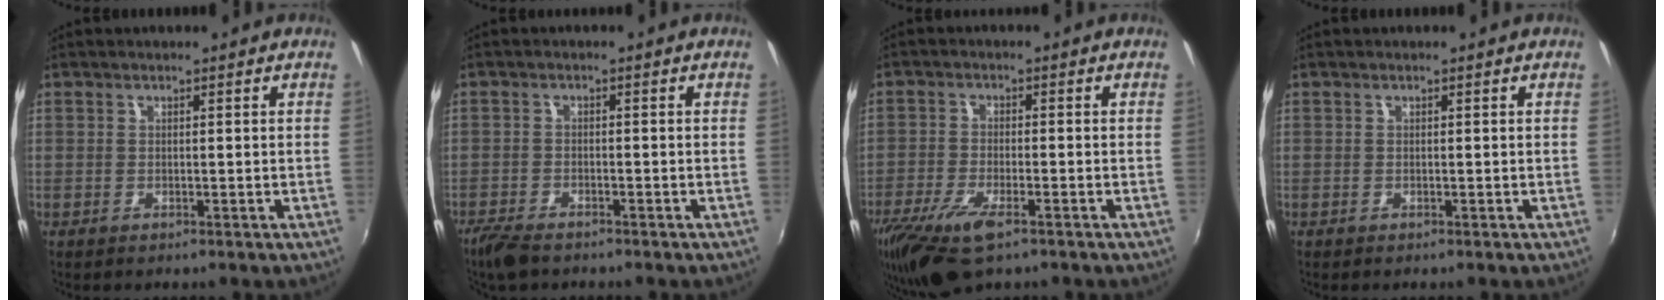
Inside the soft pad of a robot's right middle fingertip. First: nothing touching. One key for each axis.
{"total": 4.8, "fx": -4.0, "fy": 1.4, "fz": 2.3, "tx": -0.065, "ty": -0.015, "tz": -0.077}
{"total": 11.9, "fx": -7.4, "fy": 3.9, "fz": 8.4, "tx": -0.187, "ty": -0.036, "tz": -0.137}
{"total": 0.0}